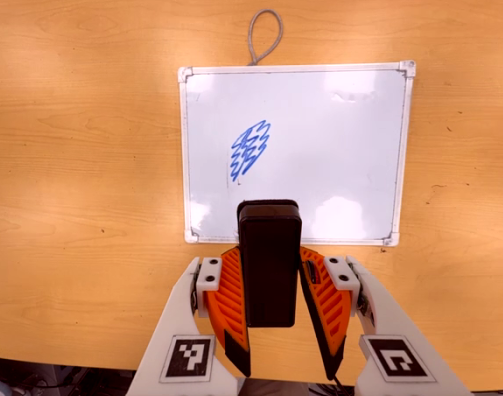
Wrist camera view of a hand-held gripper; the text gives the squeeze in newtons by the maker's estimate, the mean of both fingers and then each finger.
{"total": 6.0, "left": 5.1, "right": 6.9}